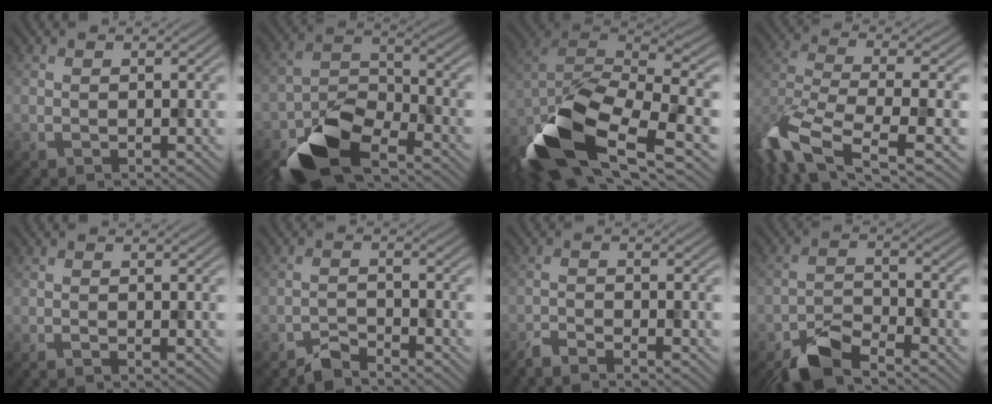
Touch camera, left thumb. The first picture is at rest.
{"total": 10.5, "force": [-7.1, 4.6, 6.2], "torque": [-0.112, -0.009, -0.144]}
{"total": 17.1, "force": [-9.1, 6.9, 12.8], "torque": [-0.292, -0.043, -0.161]}
{"total": 12.4, "force": [-6.9, 3.9, 9.6], "torque": [-0.222, -0.027, -0.129]}
{"total": 0.7, "force": [-0.5, 0.0, 0.6], "torque": [-0.010, 0.000, -0.011]}
{"total": 2.7, "force": [-2.6, 0.3, 0.6], "torque": [-0.008, 0.002, -0.057]}
{"total": 2.6, "force": [-2.3, 0.2, 1.1], "torque": [-0.022, -0.002, -0.054]}
{"total": 5.8, "force": [-4.7, 1.6, 2.9], "torque": [-0.052, -0.004, -0.098]}